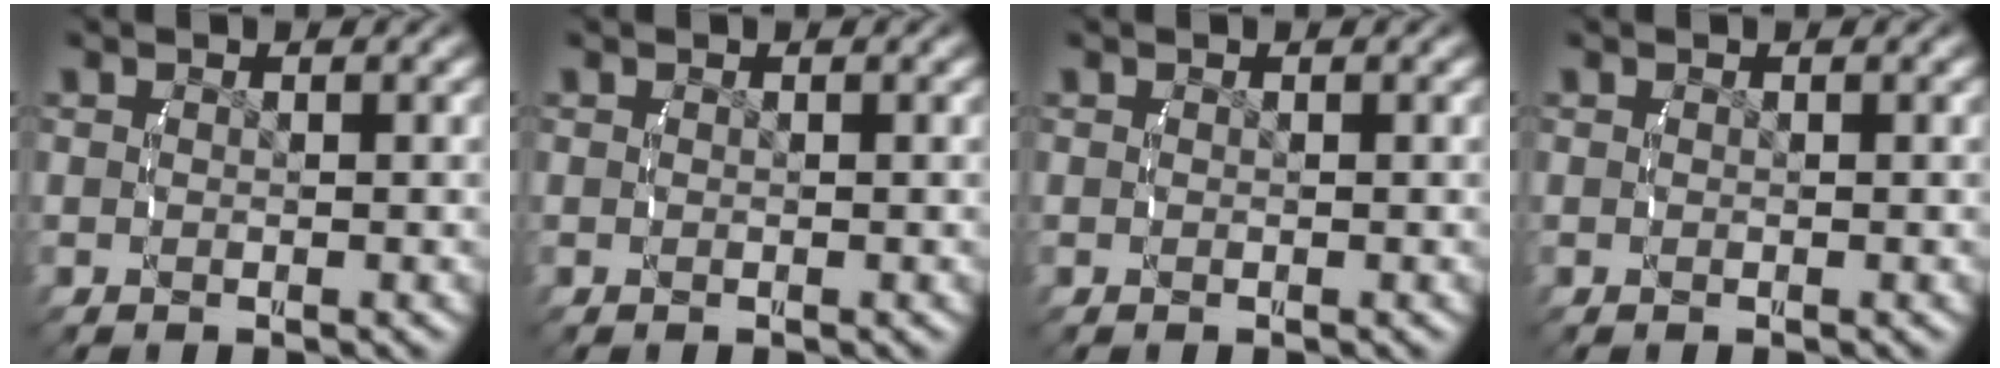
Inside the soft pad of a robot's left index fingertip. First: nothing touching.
{"total": 0.0}
{"total": 0.0}
{"total": 0.0}